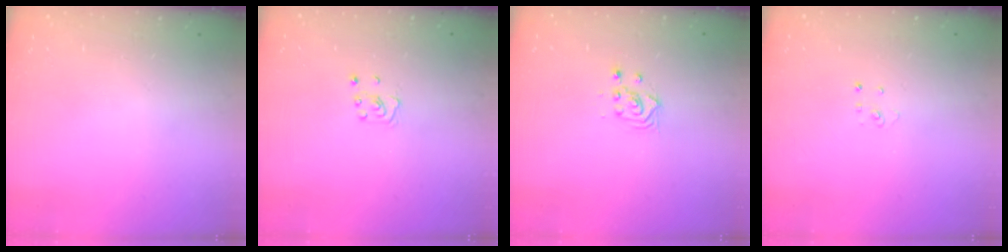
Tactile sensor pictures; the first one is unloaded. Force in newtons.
{"total": 2.8, "press": 2.8, "slide": 0.3}
{"total": 2.3, "press": 2.3, "slide": 0.1}
{"total": 1.9, "press": 1.9, "slide": 0.2}